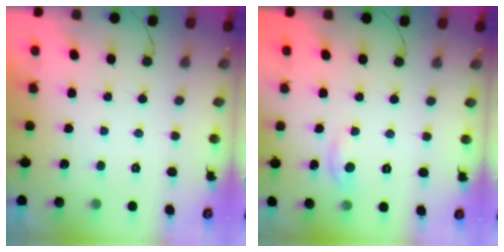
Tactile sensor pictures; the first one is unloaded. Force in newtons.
{"total": 3.3, "press": 3.3, "slide": 0.5}